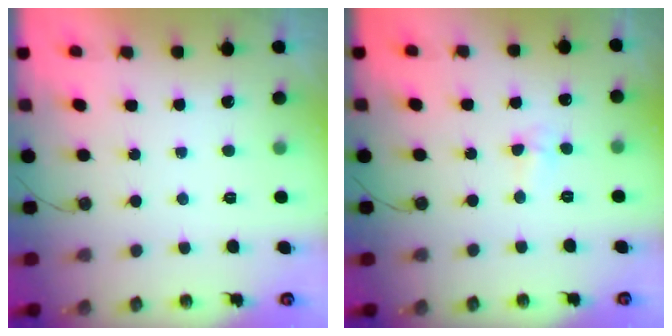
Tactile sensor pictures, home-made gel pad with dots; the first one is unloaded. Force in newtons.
{"total": 3.0, "press": 2.9, "slide": 0.7}